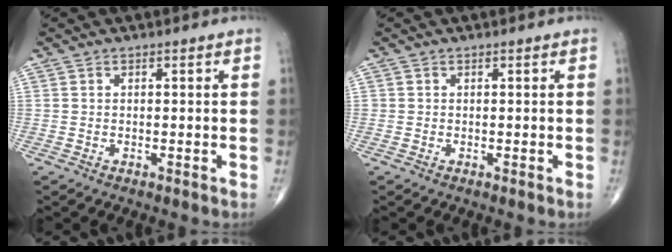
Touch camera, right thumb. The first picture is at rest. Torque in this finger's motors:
{"motor_torque": [0.12, 0.02, 0.14, 0.15, -0.02]}